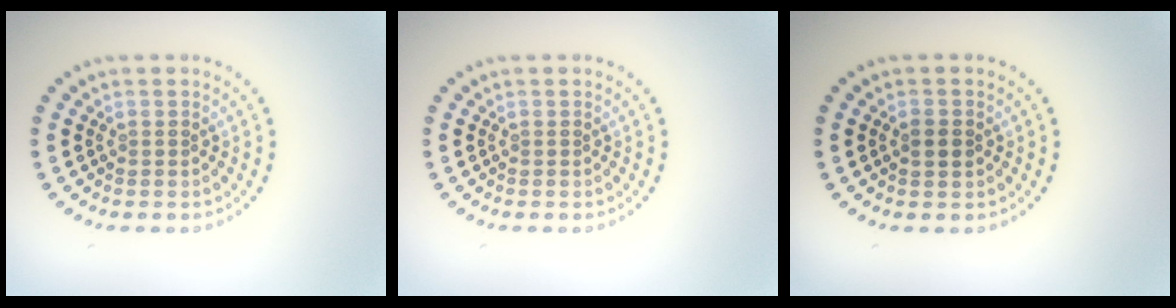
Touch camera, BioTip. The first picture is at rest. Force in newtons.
{"total": 0.0}
{"total": 1.7, "press": 1.7, "slide": 0.1}